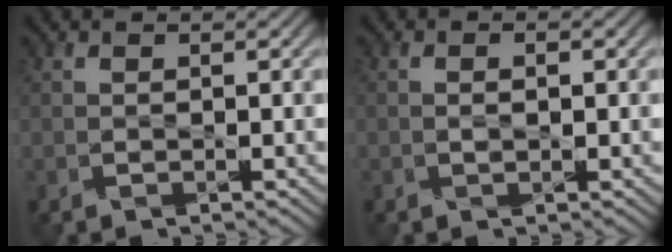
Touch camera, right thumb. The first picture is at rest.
{"total": 1.2, "force": [0.0, 0.5, 1.1], "torque": [-0.020, 0.000, 0.001]}